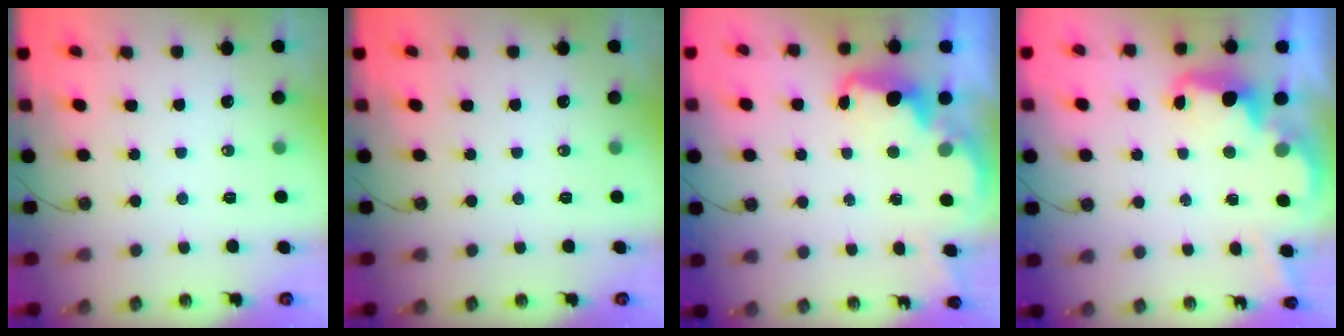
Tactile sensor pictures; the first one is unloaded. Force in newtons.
{"total": 0.0}
{"total": 2.6, "press": 2.5, "slide": 0.7}
{"total": 2.4, "press": 2.4, "slide": 0.5}